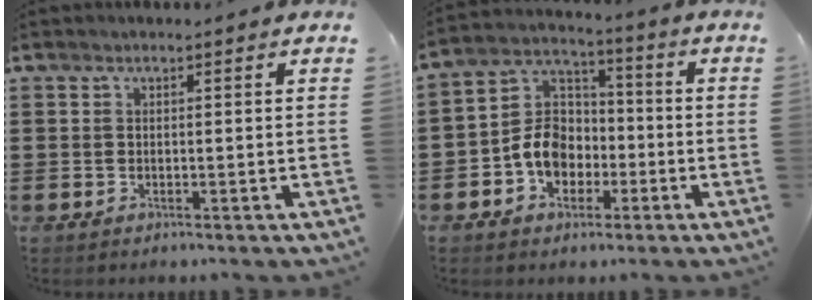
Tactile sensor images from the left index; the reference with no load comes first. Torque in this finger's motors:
{"motor_torque": [1.18, 0.96, 0.36, 0.12]}